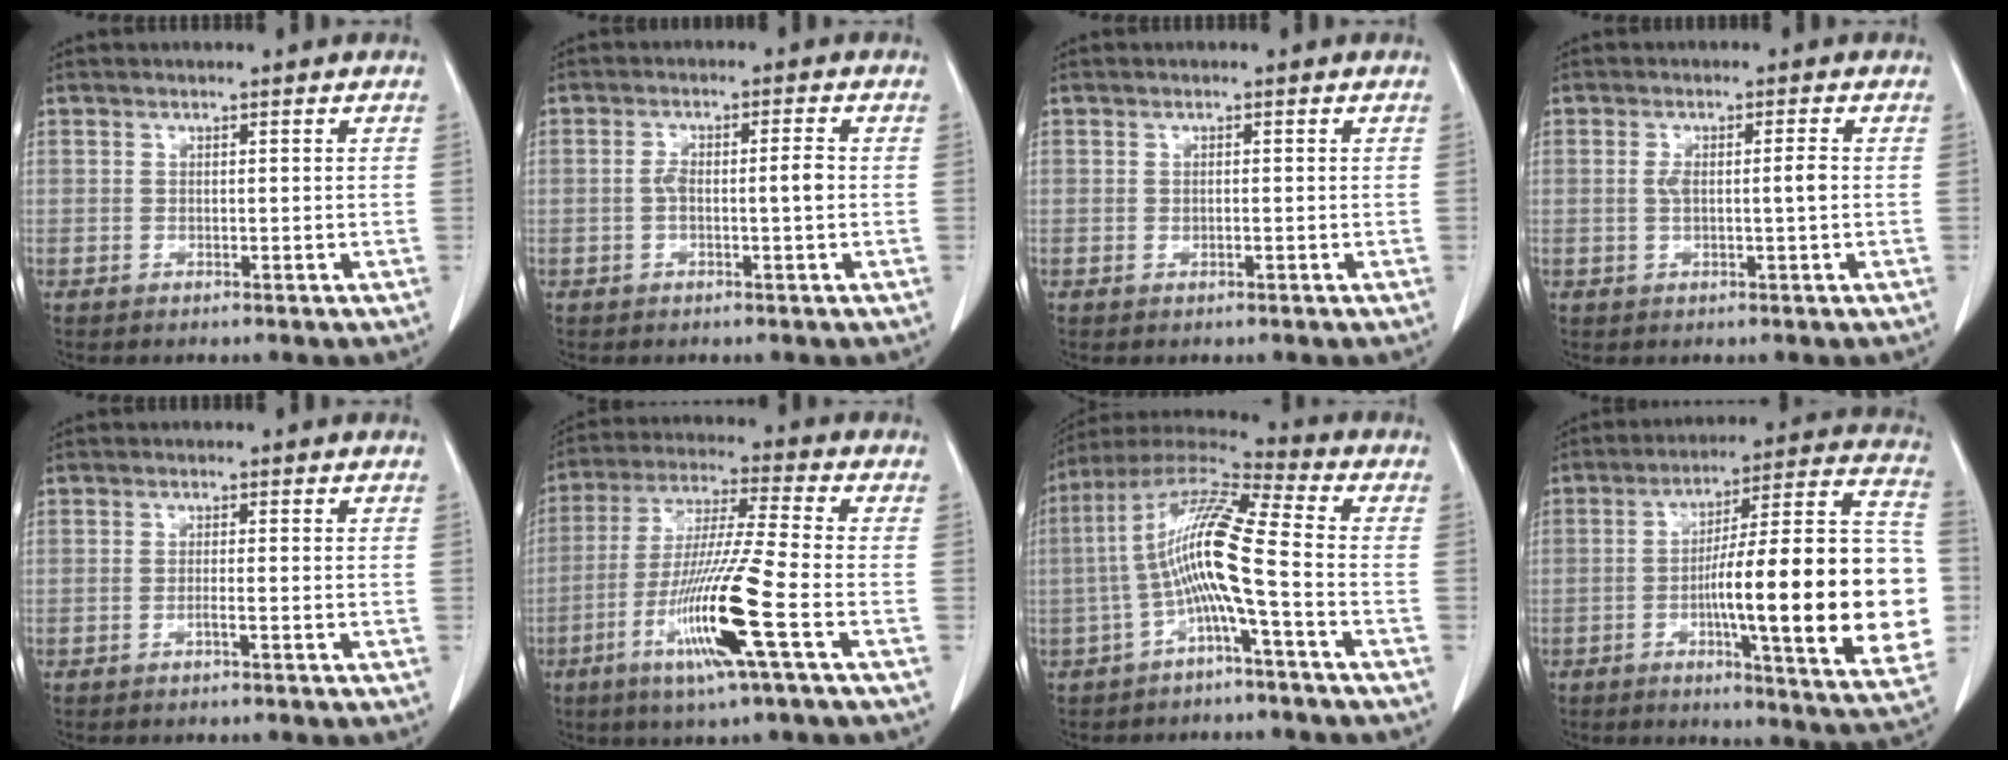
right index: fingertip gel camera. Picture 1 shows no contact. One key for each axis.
{"total": 3.8, "fx": -0.4, "fy": 0.7, "fz": 3.8, "tx": -0.071, "ty": 0.011, "tz": -0.004}
{"total": 0.5, "fx": -0.1, "fy": 0.1, "fz": 0.5, "tx": -0.010, "ty": -0.001, "tz": 0.001}
{"total": 3.3, "fx": 0.0, "fy": 0.3, "fz": 3.3, "tx": -0.063, "ty": 0.004, "tz": 0.002}
{"total": 1.0, "fx": -0.5, "fy": -0.2, "fz": 0.8, "tx": -0.013, "ty": 0.001, "tz": -0.009}
{"total": 14.5, "fx": -5.4, "fy": -1.0, "fz": 13.4, "tx": -0.269, "ty": -0.022, "tz": -0.107}
{"total": 11.8, "fx": -2.4, "fy": -0.1, "fz": 11.5, "tx": -0.226, "ty": 0.023, "tz": -0.056}
{"total": 26.6, "fx": -3.8, "fy": 2.5, "fz": 26.2, "tx": -0.299, "ty": 0.018, "tz": -0.058}